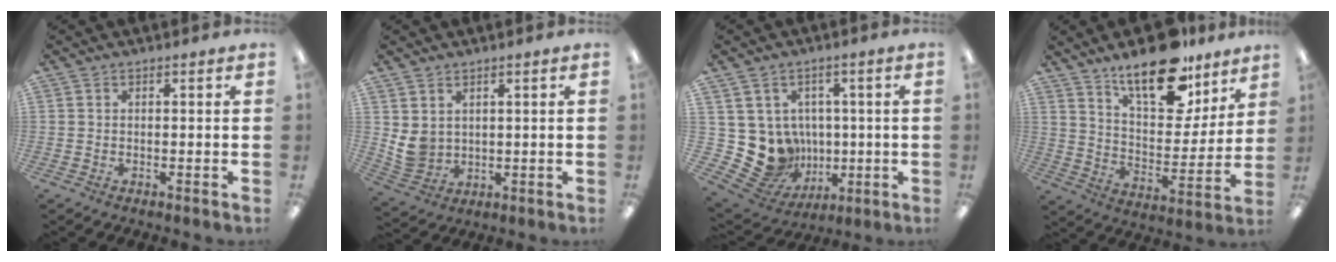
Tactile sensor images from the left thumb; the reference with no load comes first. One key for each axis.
{"total": 5.1, "fx": 2.3, "fy": 4.2, "fz": 1.8, "tx": -0.041, "ty": -0.009, "tz": 0.047}
{"total": 12.1, "fx": -0.8, "fy": 11.6, "fz": 3.4, "tx": -0.101, "ty": -0.016, "tz": 0.008}
{"total": 19.1, "fx": 13.9, "fy": 8.1, "fz": 10.3, "tx": -0.152, "ty": -0.086, "tz": 0.237}